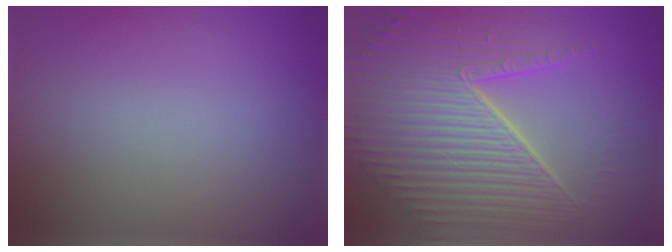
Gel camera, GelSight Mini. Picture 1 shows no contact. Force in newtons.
{"total": 10.6, "press": 6.8, "slide": 8.1}